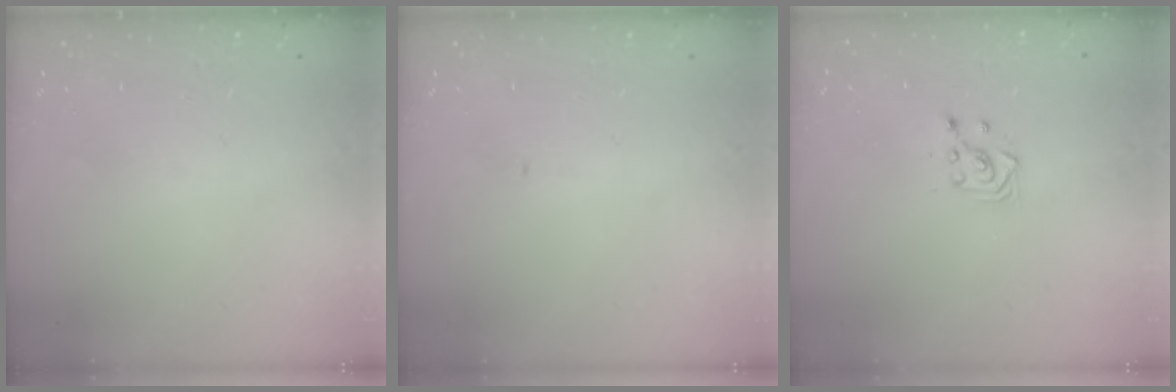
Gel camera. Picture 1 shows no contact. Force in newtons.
{"total": 0.0}
{"total": 3.0, "press": 3.0, "slide": 0.5}